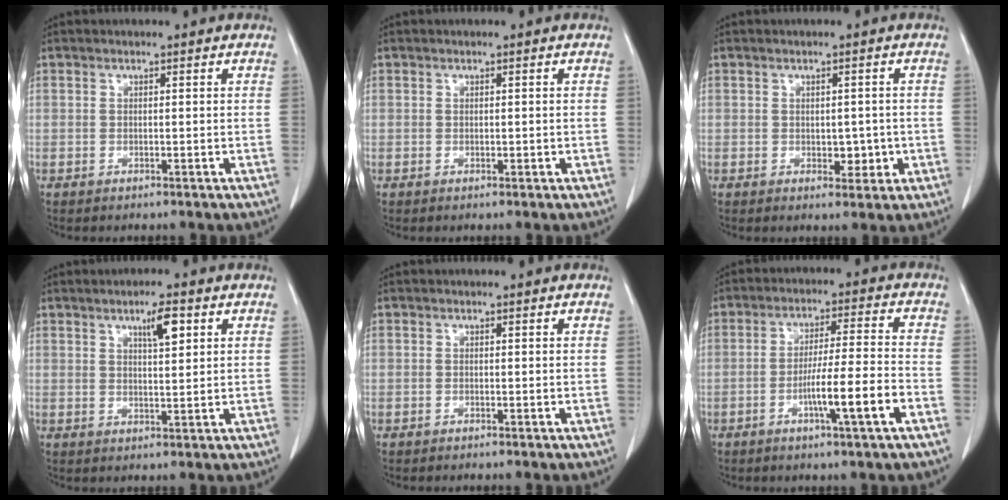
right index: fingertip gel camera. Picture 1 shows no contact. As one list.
[{"total": 0.6, "force": [-0.1, 0.4, 0.4], "torque": [-0.006, 0.001, 0.001]}, {"total": 3.1, "force": [-0.5, 2.0, 2.3], "torque": [-0.021, 0.001, 0.000]}, {"total": 4.2, "force": [2.1, 0.7, 3.6], "torque": [-0.061, -0.001, 0.035]}, {"total": 0.0}, {"total": 9.1, "force": [-3.7, -0.6, 8.3], "torque": [-0.139, -0.001, -0.063]}]